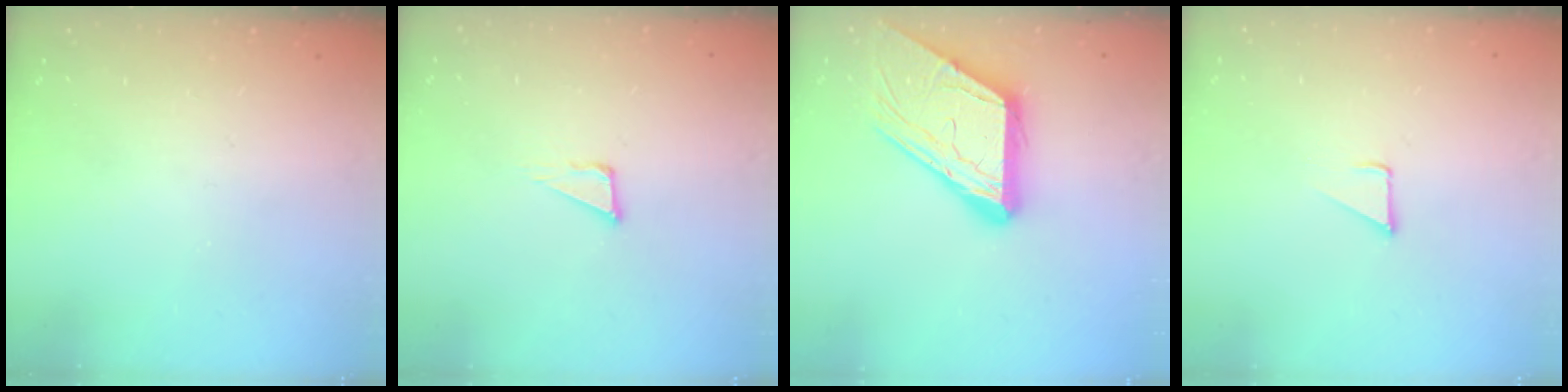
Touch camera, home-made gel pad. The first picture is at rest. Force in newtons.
{"total": 3.8, "press": 3.7, "slide": 0.9}
{"total": 13.5, "press": 13.4, "slide": 1.6}
{"total": 2.8, "press": 2.8, "slide": 0.2}